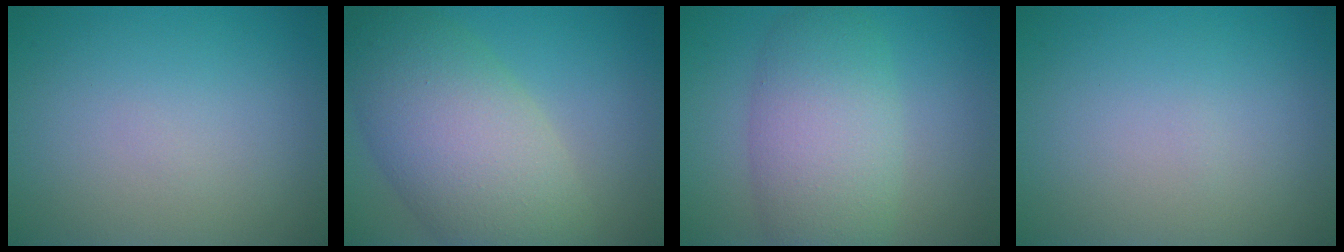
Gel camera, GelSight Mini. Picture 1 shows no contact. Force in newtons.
{"total": 9.9, "press": 9.9, "slide": 0.7}
{"total": 6.7, "press": 6.7, "slide": 0.3}
{"total": 0.0}